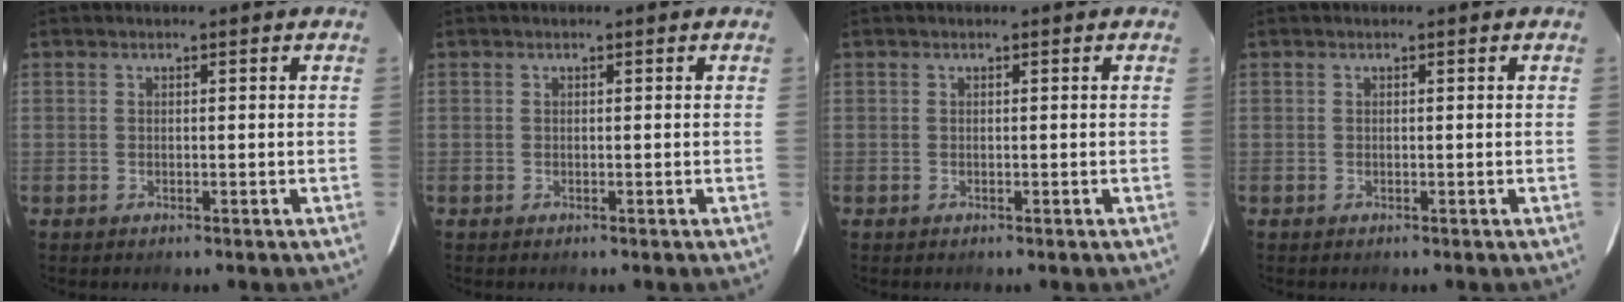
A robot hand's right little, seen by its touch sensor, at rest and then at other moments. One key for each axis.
{"total": 0.0}
{"total": 0.0}
{"total": 0.0}